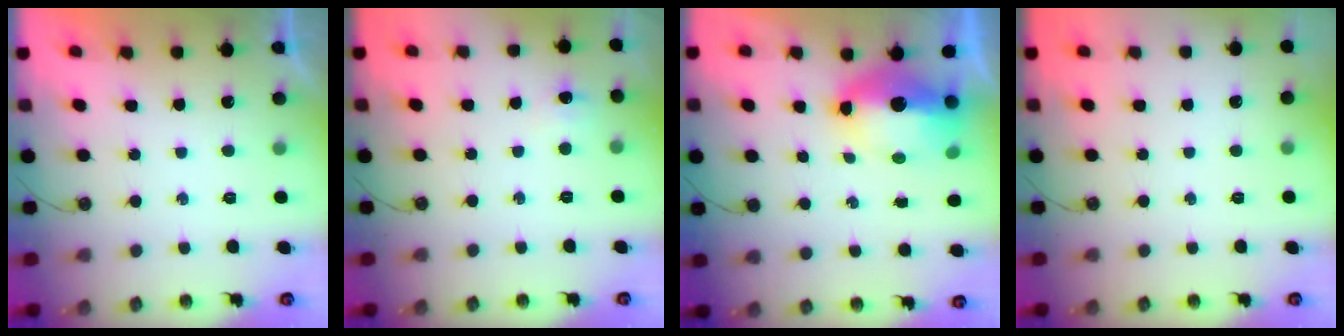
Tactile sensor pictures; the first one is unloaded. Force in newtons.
{"total": 3.8, "press": 3.8, "slide": 0.5}
{"total": 11.7, "press": 11.0, "slide": 4.1}
{"total": 0.0}